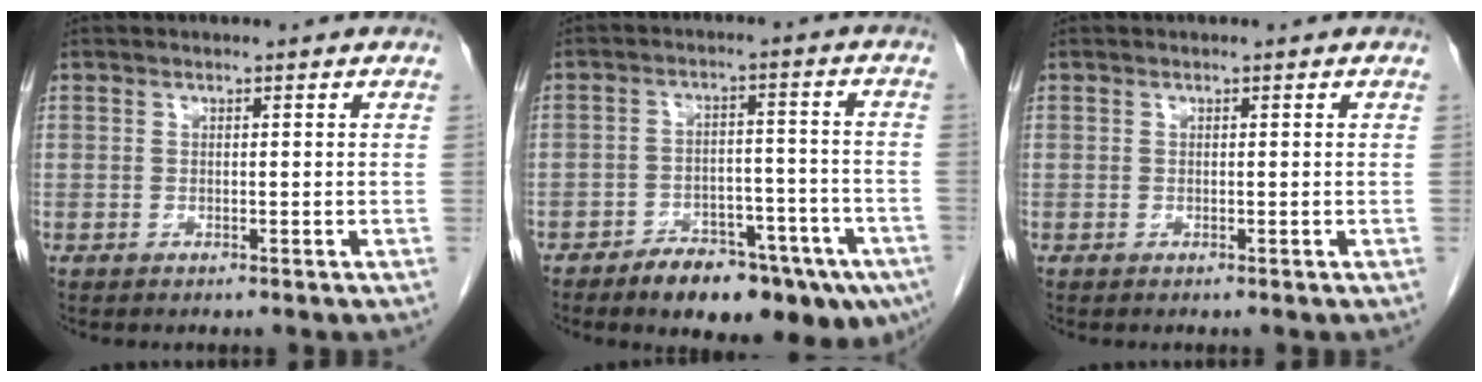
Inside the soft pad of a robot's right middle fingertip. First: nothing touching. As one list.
[{"total": 14.8, "force": [-10.1, 5.4, 9.5], "torque": [-0.081, 0.024, -0.141]}, {"total": 0.0}]